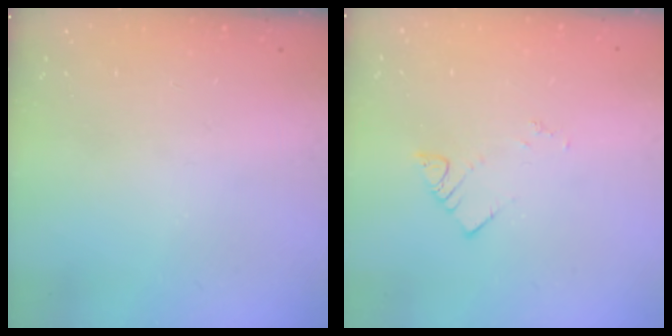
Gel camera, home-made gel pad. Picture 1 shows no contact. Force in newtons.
{"total": 3.7, "press": 3.7, "slide": 0.5}